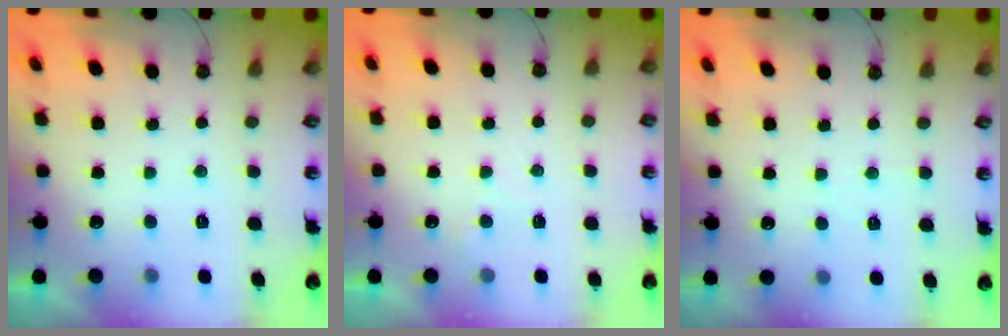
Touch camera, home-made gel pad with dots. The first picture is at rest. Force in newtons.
{"total": 5.2, "press": 5.1, "slide": 0.7}
{"total": 3.2, "press": 3.1, "slide": 0.5}